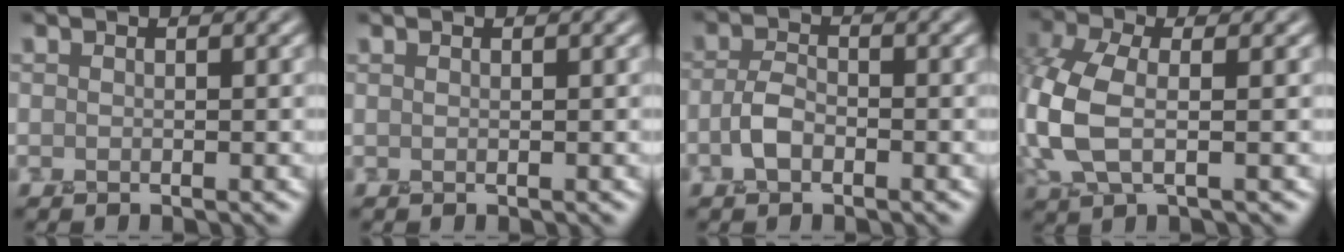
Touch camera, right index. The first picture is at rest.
{"total": 0.0}
{"total": 2.5, "force": [-0.9, 1.4, 1.8], "torque": [-0.039, 0.003, -0.024]}
{"total": 6.2, "force": [-0.6, 3.2, 5.3], "torque": [-0.139, 0.006, -0.019]}